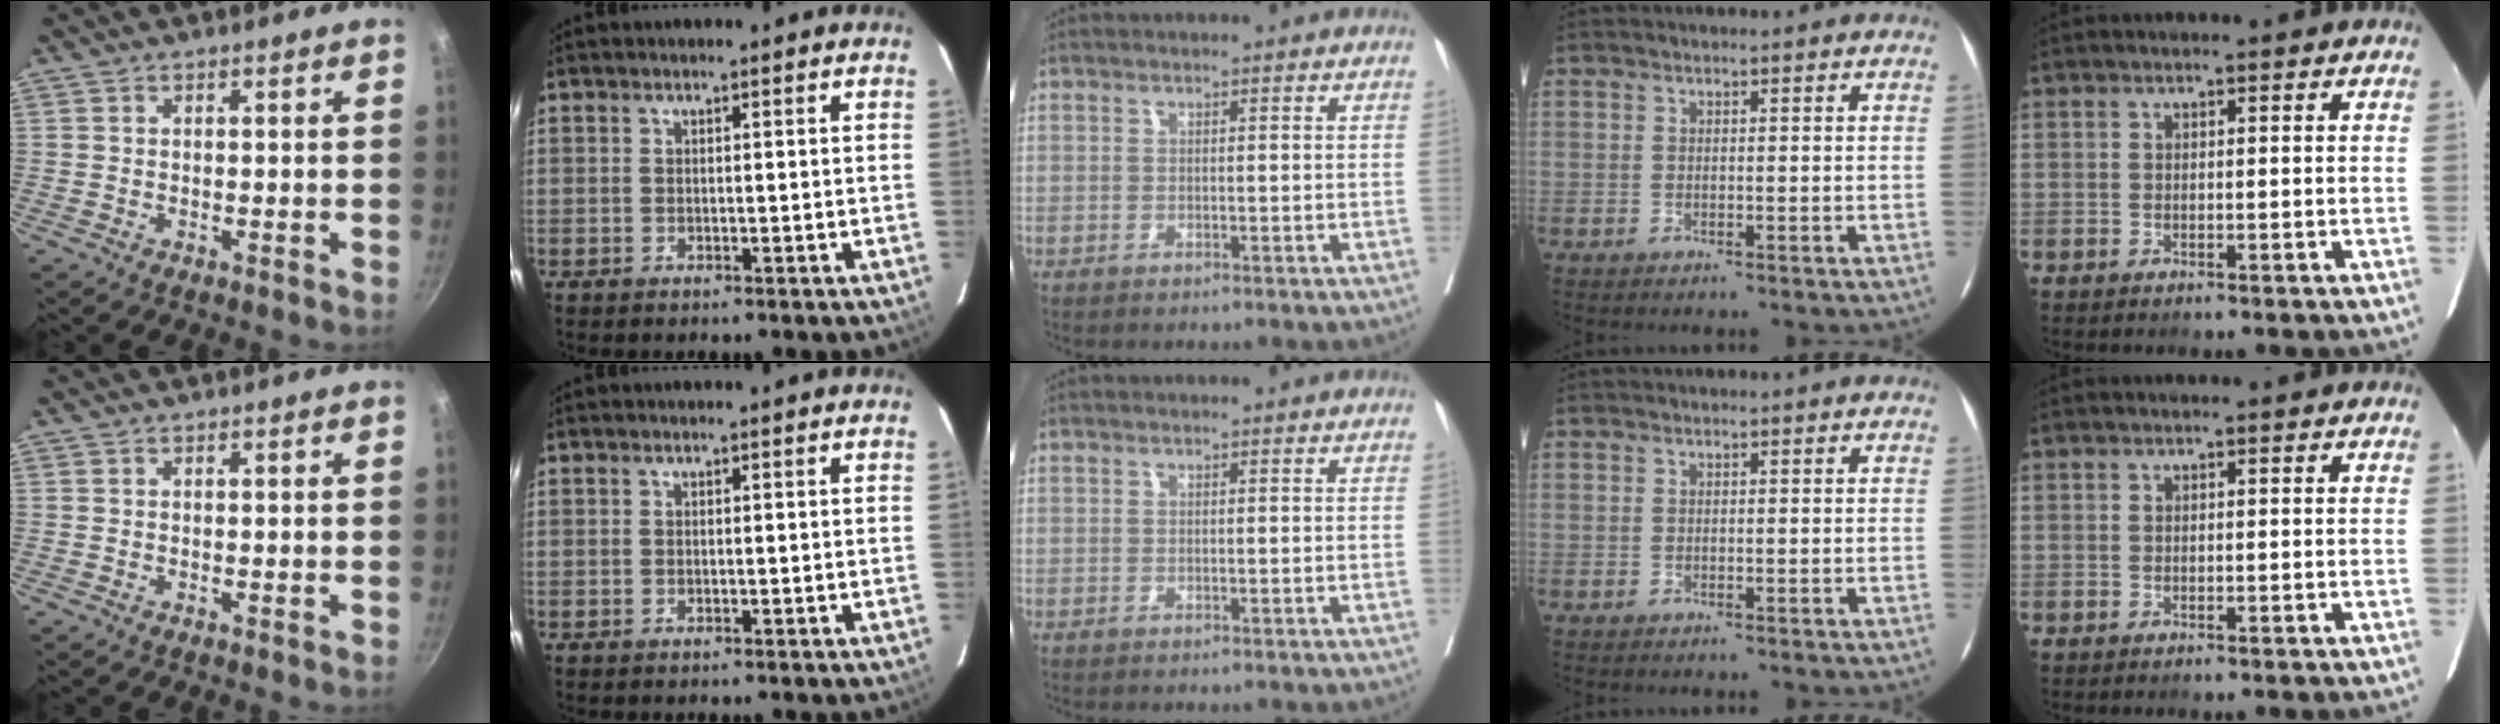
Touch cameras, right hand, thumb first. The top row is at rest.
{}